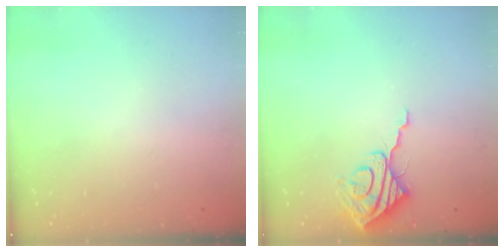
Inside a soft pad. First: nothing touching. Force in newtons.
{"total": 9.0, "press": 9.0, "slide": 0.8}